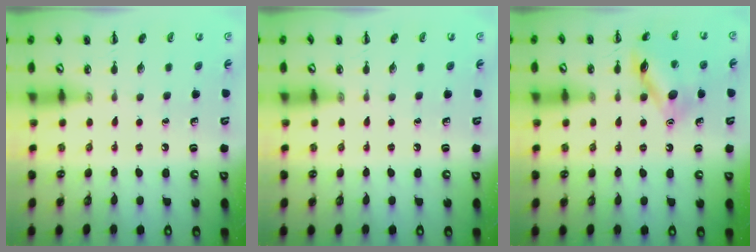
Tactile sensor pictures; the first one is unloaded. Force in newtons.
{"total": 0.0}
{"total": 13.8, "press": 13.7, "slide": 0.7}